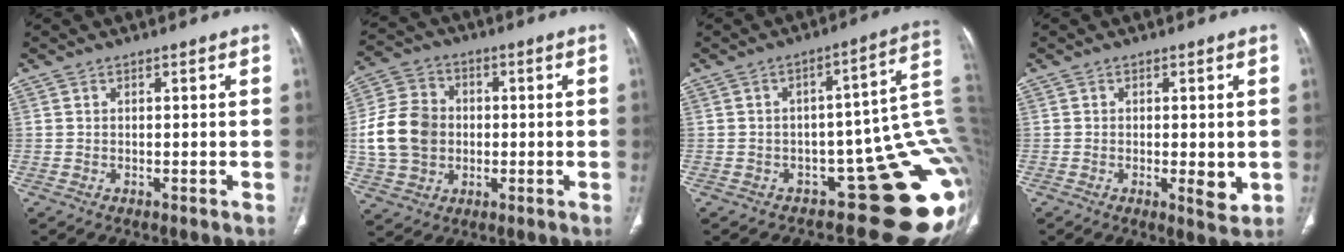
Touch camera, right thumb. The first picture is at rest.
{"total": 13.1, "force": [-0.4, 10.8, 7.4], "torque": [-0.129, 0.018, -0.005]}
{"total": 17.8, "force": [-3.1, 8.6, 15.2], "torque": [-0.082, 0.063, -0.036]}
{"total": 4.2, "force": [-0.6, 1.5, 3.8], "torque": [-0.052, -0.011, -0.006]}